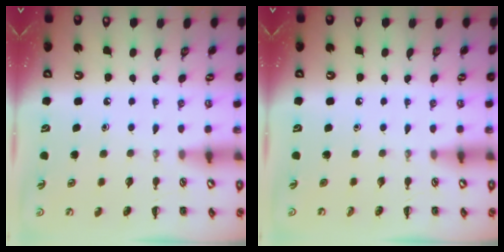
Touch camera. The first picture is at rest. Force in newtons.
{"total": 0.0}